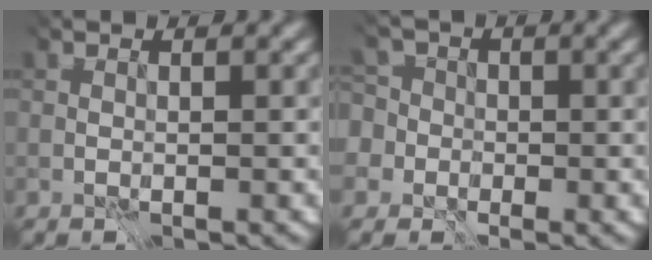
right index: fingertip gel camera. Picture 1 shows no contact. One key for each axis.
{"total": 8.2, "fx": 2.4, "fy": 6.2, "fz": 4.8, "tx": -0.099, "ty": 0.044, "tz": 0.022}